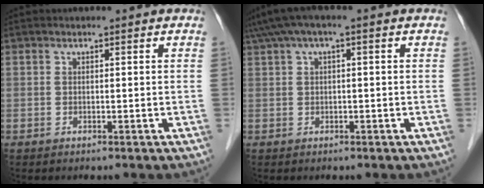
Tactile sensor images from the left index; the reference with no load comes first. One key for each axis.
{"total": 4.1, "fx": 1.7, "fy": 0.8, "fz": 3.6, "tx": -0.075, "ty": 0.033, "tz": 0.033}